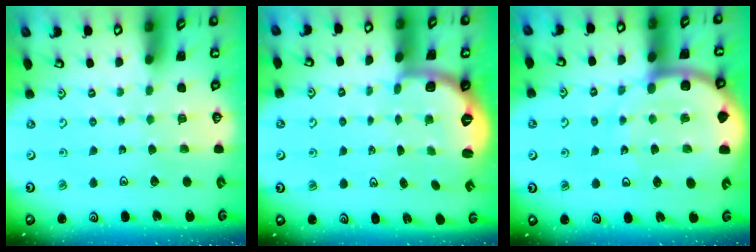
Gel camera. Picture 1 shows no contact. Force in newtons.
{"total": 2.6, "press": 1.6, "slide": 2.1}
{"total": 12.4, "press": 12.4, "slide": 1.4}